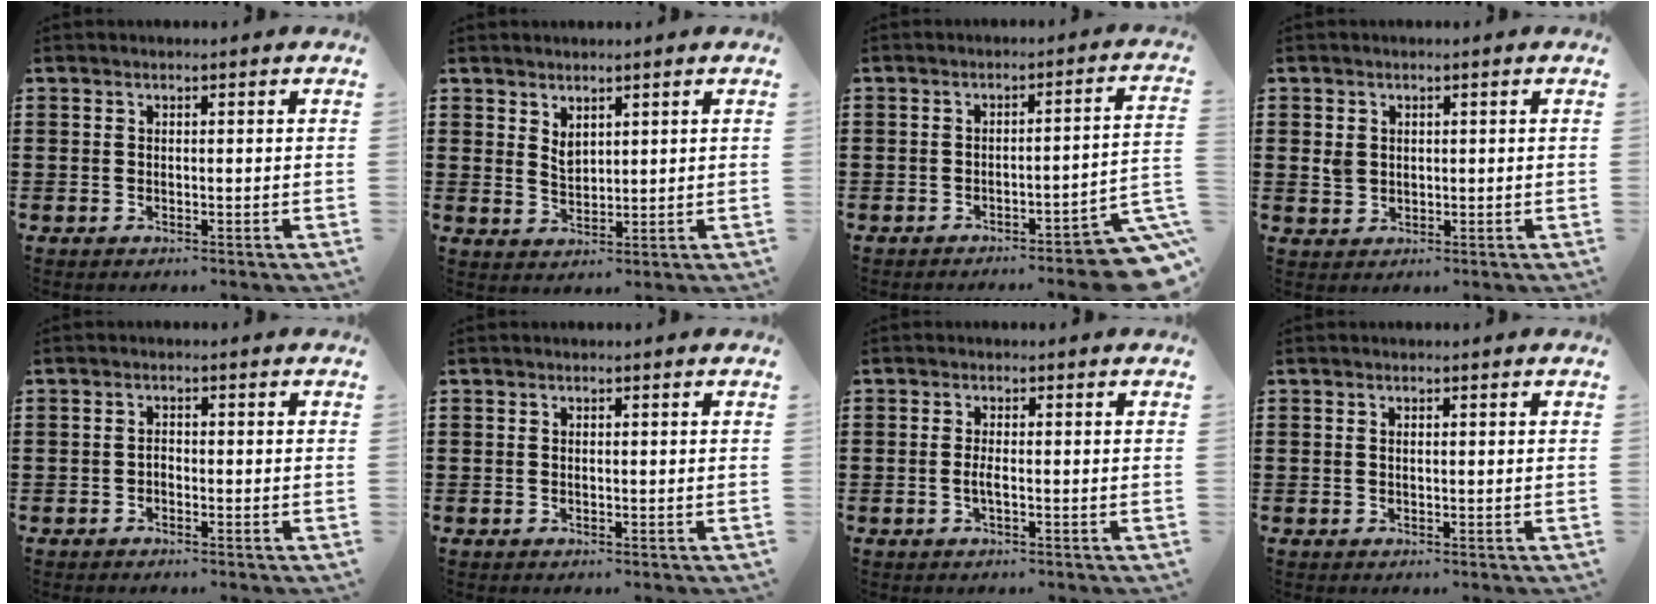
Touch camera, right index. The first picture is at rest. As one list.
[{"total": 2.5, "force": [1.8, 1.3, 1.2], "torque": [-0.019, 0.000, 0.032]}, {"total": 5.5, "force": [-4.1, 0.2, 3.7], "torque": [-0.058, -0.010, -0.076]}, {"total": 2.0, "force": [0.6, 1.8, 0.8], "torque": [-0.022, 0.008, 0.011]}, {"total": 1.2, "force": [-0.7, 0.6, 0.7], "torque": [-0.016, -0.001, -0.013]}, {"total": 0.0}, {"total": 2.0, "force": [-0.5, 0.3, 1.9], "torque": [-0.041, -0.003, -0.011]}, {"total": 0.6, "force": [0.1, 0.3, 0.5], "torque": [-0.012, 0.000, 0.002]}]